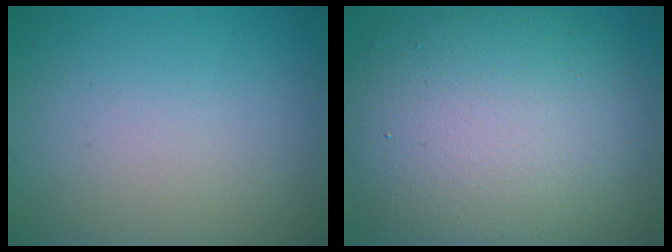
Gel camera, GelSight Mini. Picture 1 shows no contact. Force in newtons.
{"total": 12.9, "press": 12.9, "slide": 1.0}